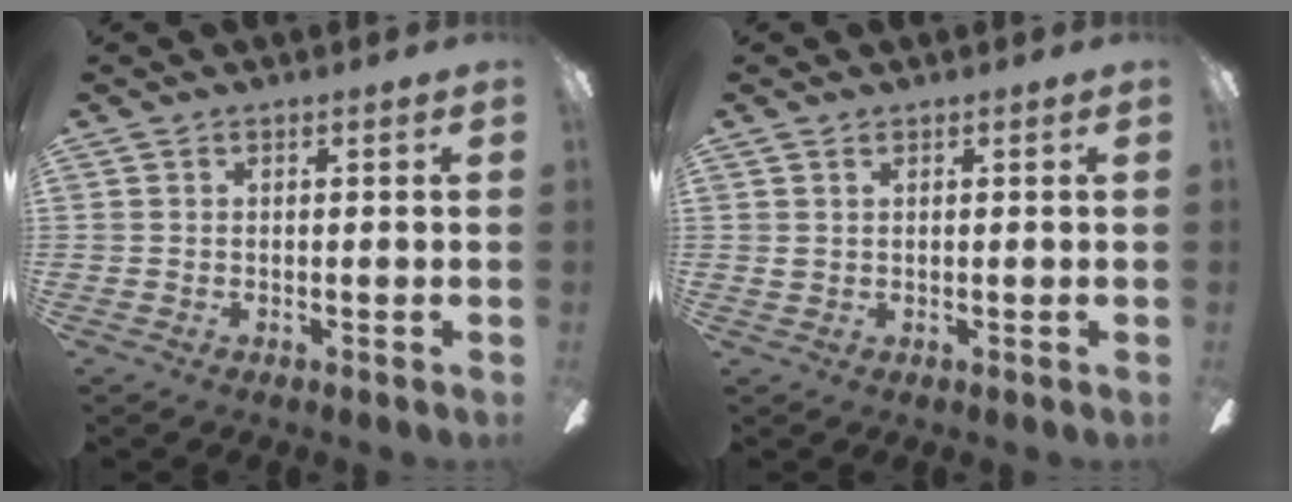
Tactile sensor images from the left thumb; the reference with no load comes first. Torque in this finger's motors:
{"motor_torque": [0.10, 0.29, -0.01, -0.12, -0.02]}